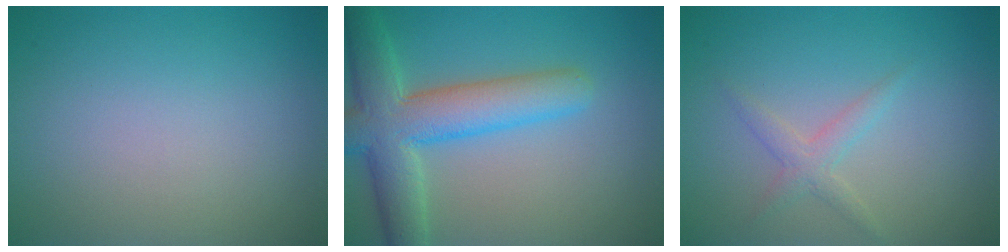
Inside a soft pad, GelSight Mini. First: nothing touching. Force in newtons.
{"total": 7.5, "press": 7.5, "slide": 0.6}
{"total": 1.7, "press": 1.7, "slide": 0.1}